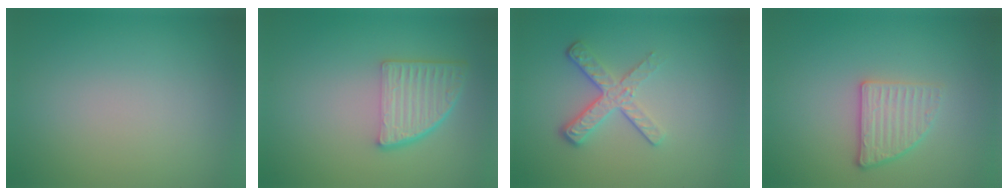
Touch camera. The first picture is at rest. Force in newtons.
{"total": 4.9, "press": 3.6, "slide": 3.4}
{"total": 3.6, "press": 2.5, "slide": 2.7}
{"total": 2.6, "press": 2.4, "slide": 1.2}